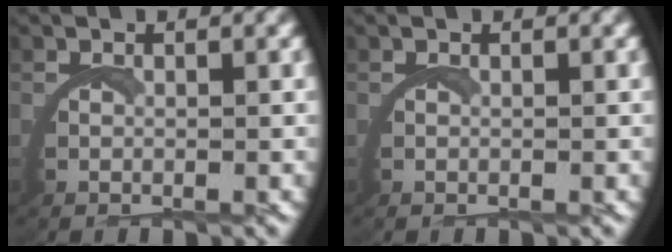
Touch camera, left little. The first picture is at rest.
{"total": 0.0}